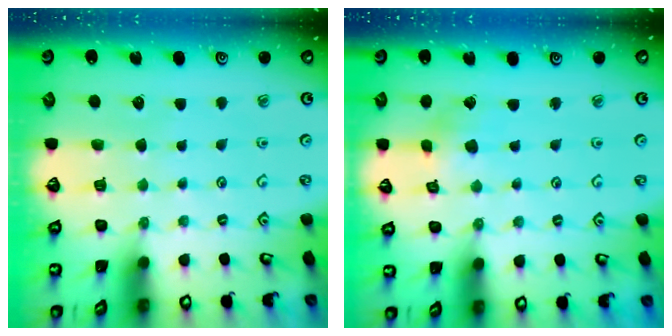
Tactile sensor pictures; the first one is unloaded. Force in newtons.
{"total": 2.9, "press": 2.9, "slide": 0.2}